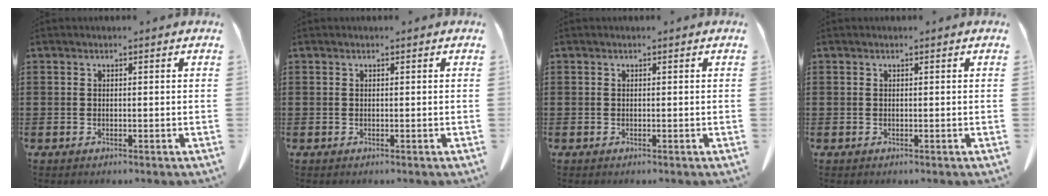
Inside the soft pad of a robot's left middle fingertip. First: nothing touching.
{"total": 0.0}
{"total": 0.0}
{"total": 0.0}